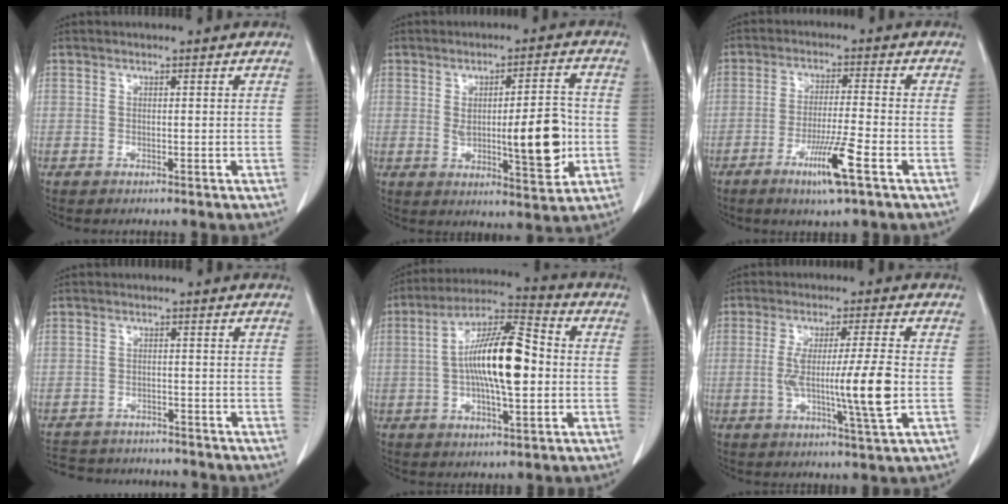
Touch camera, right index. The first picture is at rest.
{"total": 10.7, "force": [-0.9, 2.6, 10.3], "torque": [-0.144, -0.002, -0.005]}
{"total": 7.8, "force": [-4.0, -0.4, 6.7], "torque": [-0.122, -0.017, -0.073]}
{"total": 10.6, "force": [-9.8, 3.1, 2.5], "torque": [-0.047, 0.008, -0.131]}
{"total": 13.9, "force": [-0.4, 3.3, 13.5], "torque": [-0.249, 0.018, -0.011]}
{"total": 10.2, "force": [-1.3, -0.6, 10.1], "torque": [-0.181, -0.011, -0.023]}